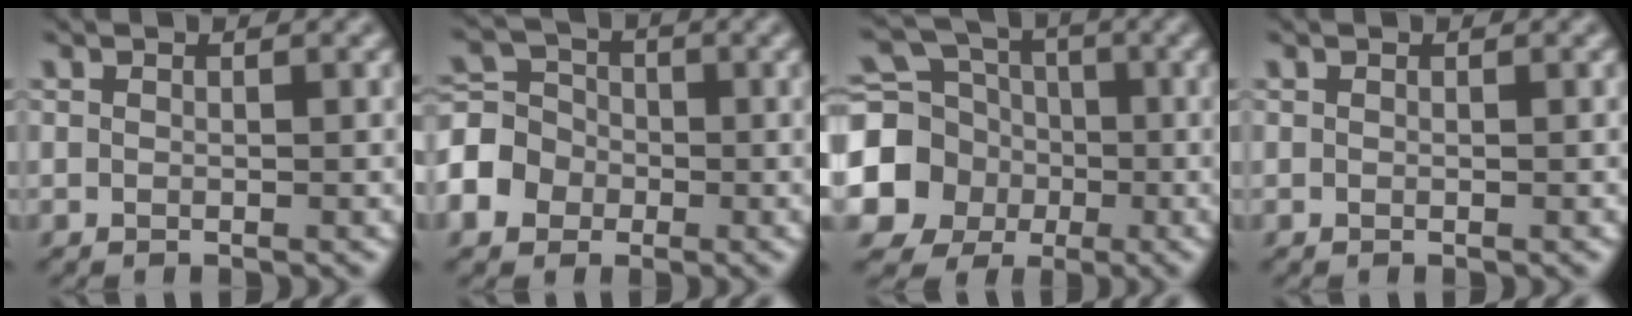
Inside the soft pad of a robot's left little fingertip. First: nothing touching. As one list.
[{"total": 5.5, "force": [-1.9, 4.7, 2.0], "torque": [-0.035, 0.007, -0.053]}, {"total": 10.0, "force": [-2.0, 9.1, 3.7], "torque": [-0.099, -0.023, -0.061]}, {"total": 0.0}]